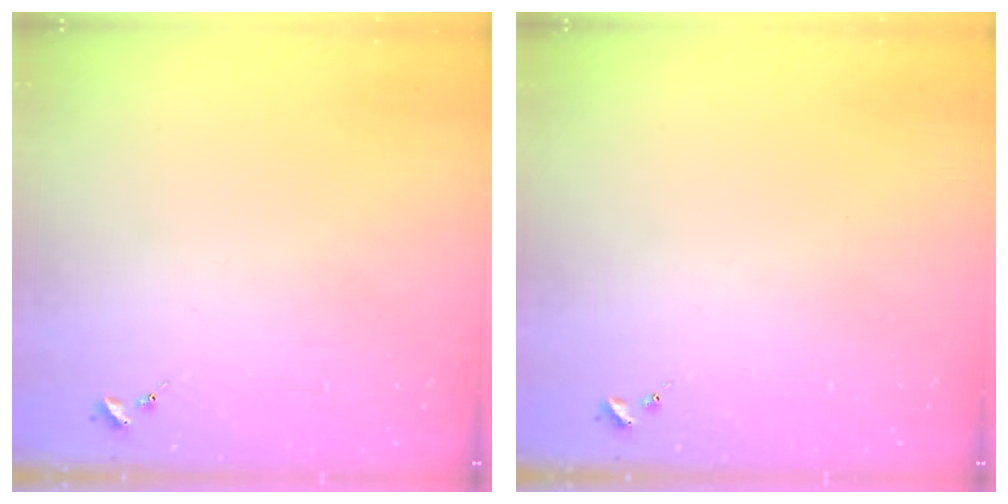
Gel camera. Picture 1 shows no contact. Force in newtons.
{"total": 0.0}